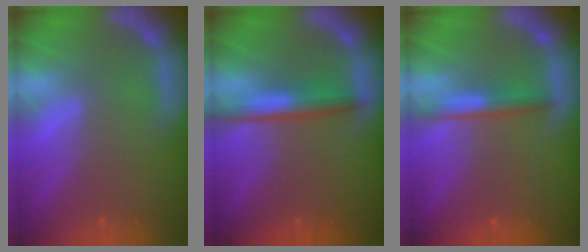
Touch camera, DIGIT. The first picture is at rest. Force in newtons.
{"total": 3.5}
{"total": 2.4}